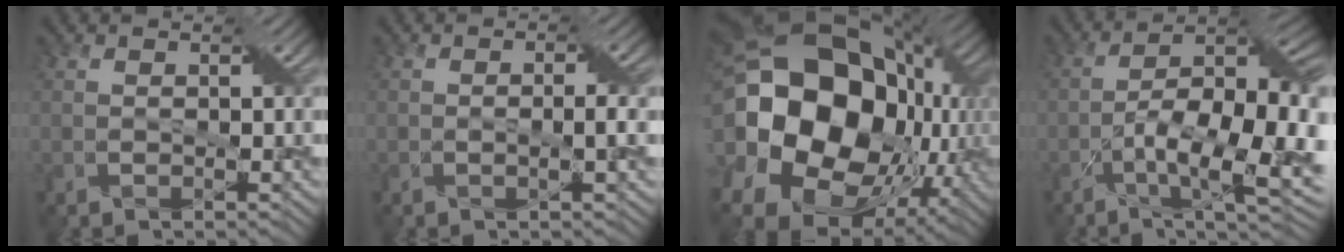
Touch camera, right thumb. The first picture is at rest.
{"total": 1.9, "force": [-0.3, 0.3, 1.9], "torque": [-0.032, 0.004, -0.005]}
{"total": 25.4, "force": [-1.2, 19.7, 16.0], "torque": [-0.325, -0.029, -0.048]}
{"total": 15.5, "force": [-5.6, 5.6, 13.4], "torque": [-0.212, -0.007, -0.086]}